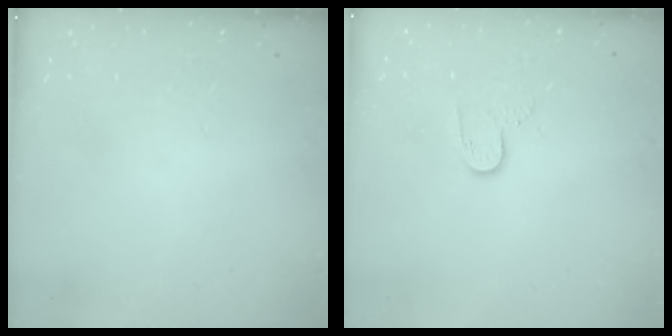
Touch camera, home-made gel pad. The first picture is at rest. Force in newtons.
{"total": 6.4, "press": 6.3, "slide": 0.6}